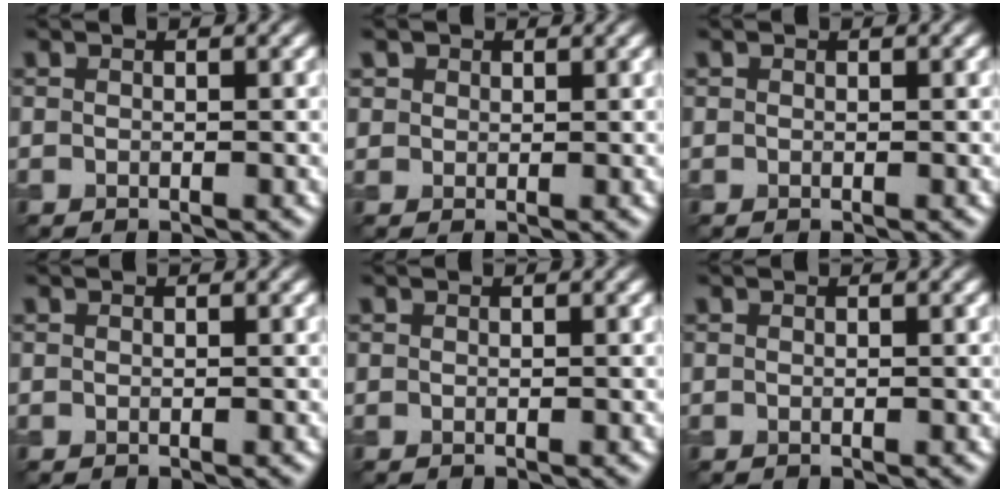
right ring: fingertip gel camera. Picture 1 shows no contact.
{"total": 1.7, "force": [1.1, 1.3, 0.4], "torque": [-0.009, -0.006, 0.020]}
{"total": 0.0}
{"total": 0.0}
{"total": 0.0}
{"total": 0.0}